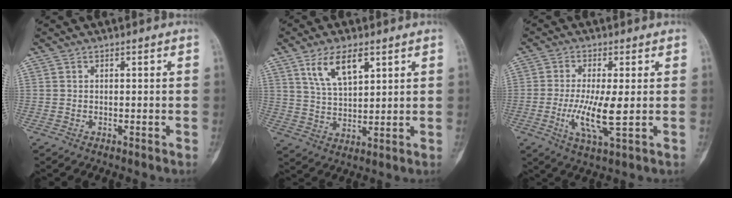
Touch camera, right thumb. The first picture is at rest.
{"total": 8.7, "force": [4.7, 3.7, 6.3], "torque": [-0.107, -0.022, 0.094]}
{"total": 8.7, "force": [-1.0, 1.9, 8.4], "torque": [-0.173, -0.017, -0.016]}